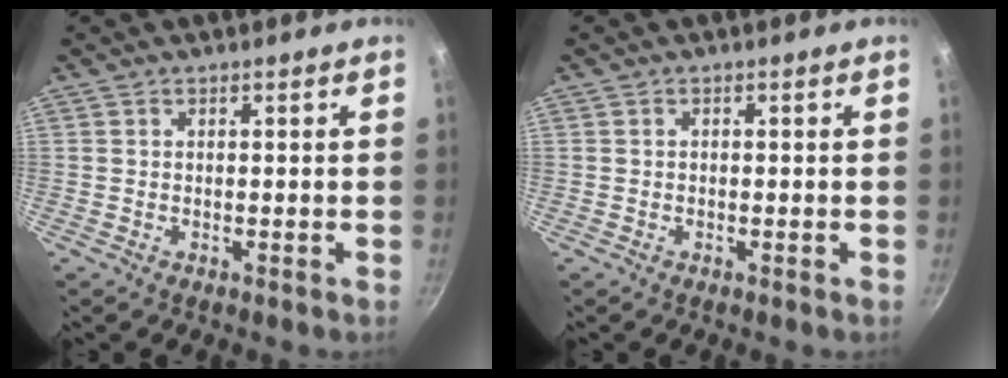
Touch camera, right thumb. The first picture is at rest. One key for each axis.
{"total": 0.0}